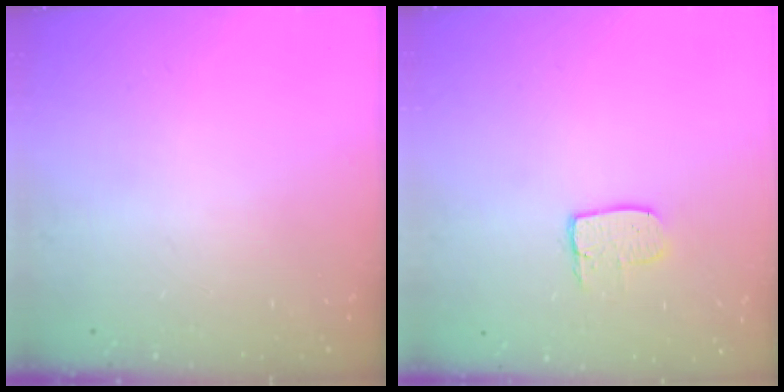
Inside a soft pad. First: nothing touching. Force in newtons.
{"total": 6.8, "press": 6.8, "slide": 0.4}